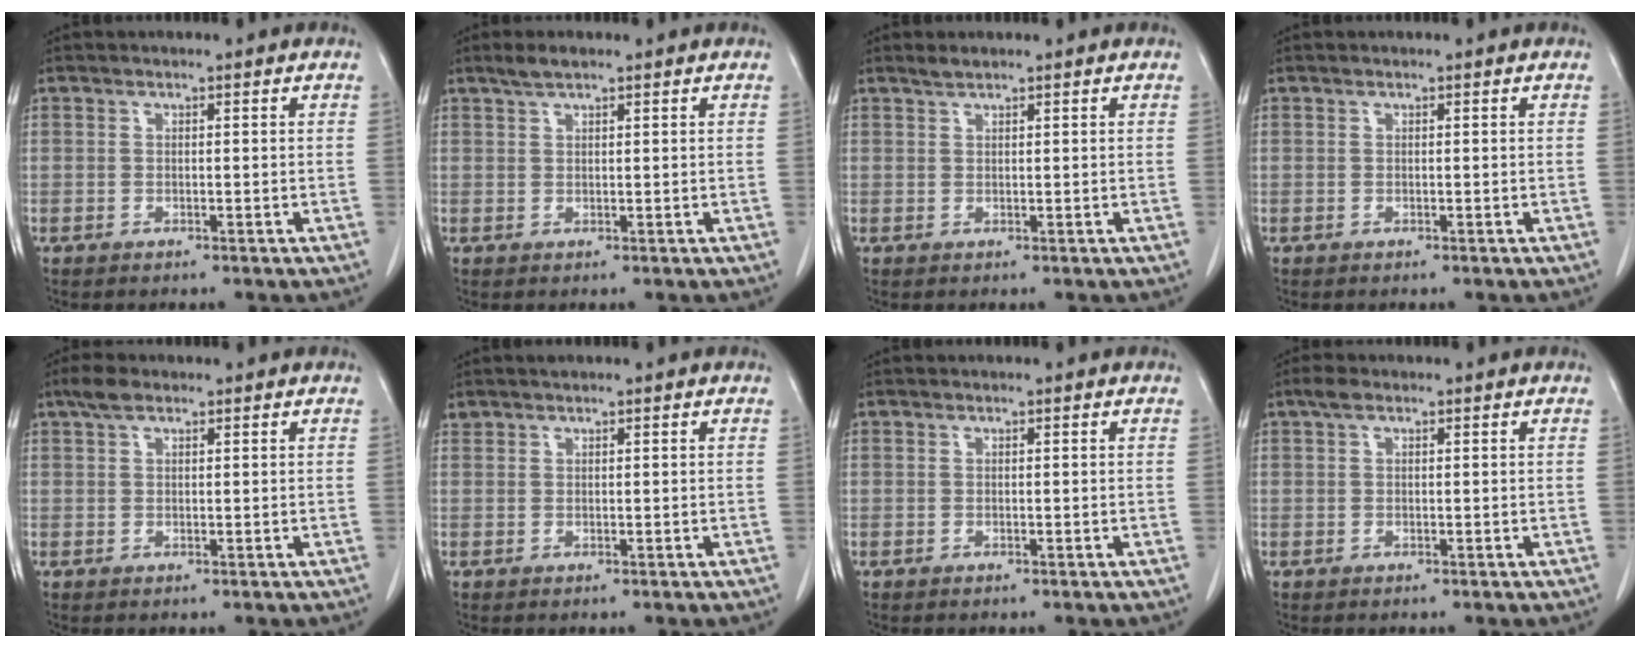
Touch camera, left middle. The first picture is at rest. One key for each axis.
{"total": 2.2, "fx": 1.8, "fy": 0.4, "fz": 1.3, "tx": -0.032, "ty": 0.006, "tz": 0.034}
{"total": 1.1, "fx": 1.1, "fy": 0.0, "fz": 0.4, "tx": -0.012, "ty": 0.002, "tz": 0.024}
{"total": 0.0}
{"total": 2.5, "fx": 1.8, "fy": 1.0, "fz": 1.5, "tx": -0.035, "ty": 0.012, "tz": 0.034}
{"total": 0.9, "fx": 0.9, "fy": 0.1, "fz": 0.2, "tx": -0.012, "ty": 0.007, "tz": 0.021}
{"total": 0.0}
{"total": 1.6, "fx": 1.0, "fy": 0.6, "fz": 1.0, "tx": -0.024, "ty": 0.015, "tz": 0.019}